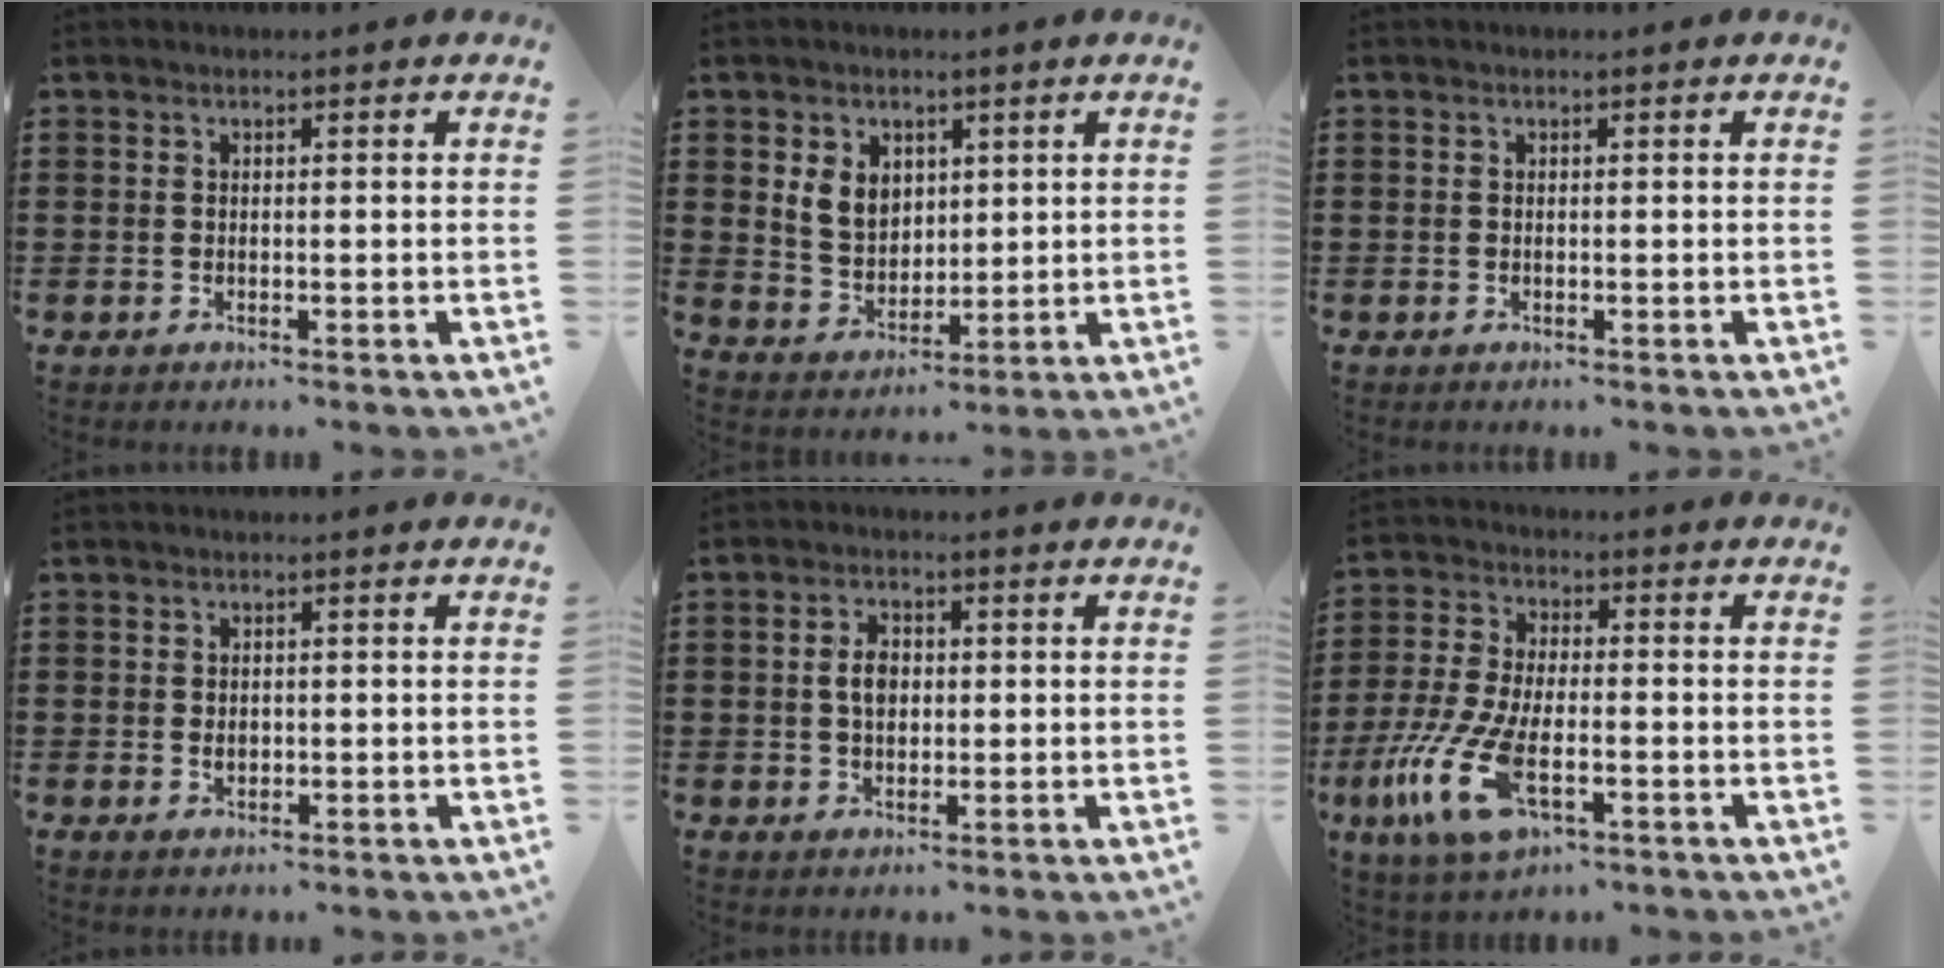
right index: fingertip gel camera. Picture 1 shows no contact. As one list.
[{"total": 5.8, "force": [2.2, 4.7, 2.7], "torque": [-0.072, 0.015, 0.042]}, {"total": 0.0}, {"total": 1.3, "force": [0.0, 0.8, 1.0], "torque": [-0.021, 0.003, 0.000]}, {"total": 3.8, "force": [0.3, 2.4, 3.0], "torque": [-0.054, 0.007, 0.001]}, {"total": 11.7, "force": [-4.7, 4.9, 9.6], "torque": [-0.229, -0.015, -0.088]}]